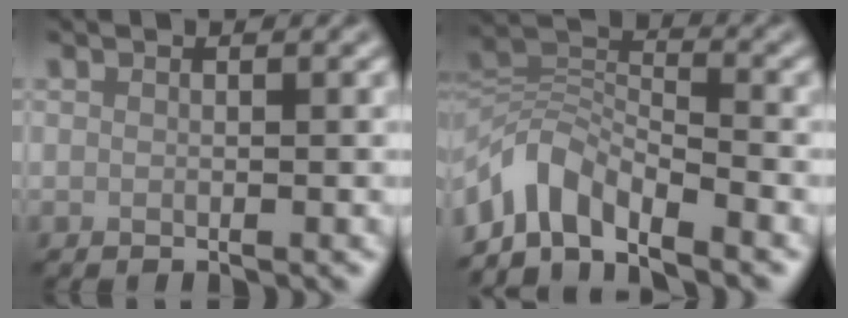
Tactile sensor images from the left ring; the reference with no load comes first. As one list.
[{"total": 5.9, "force": [-4.6, 2.5, 2.8], "torque": [-0.039, 0.002, -0.100]}]